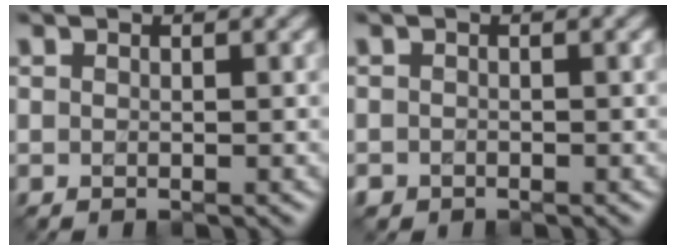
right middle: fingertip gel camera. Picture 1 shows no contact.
{"total": 0.8, "force": [-0.4, 0.7, 0.2], "torque": [-0.005, -0.004, -0.006]}